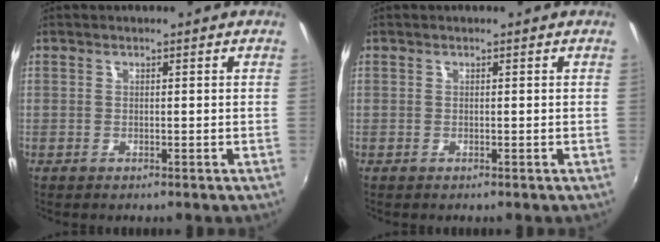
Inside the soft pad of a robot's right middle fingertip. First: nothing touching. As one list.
[{"total": 0.0}]